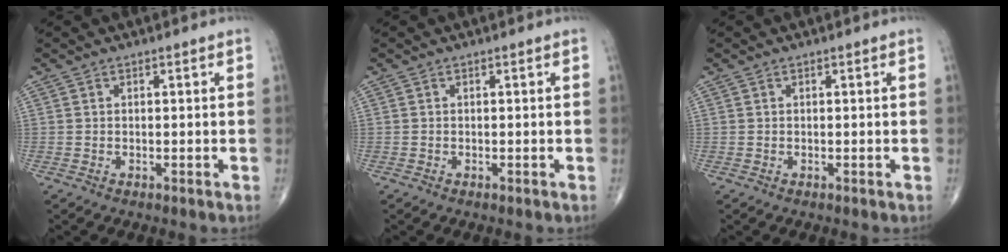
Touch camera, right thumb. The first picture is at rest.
{"total": 0.0}
{"total": 0.0}